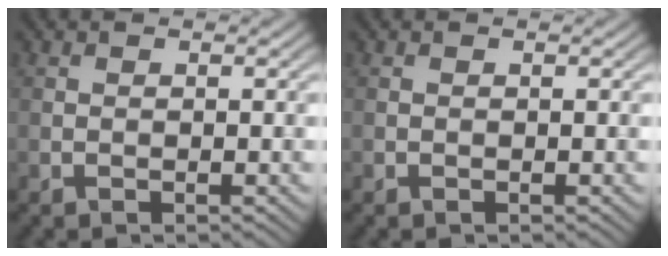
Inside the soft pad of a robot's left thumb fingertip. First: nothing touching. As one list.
[{"total": 0.0}]